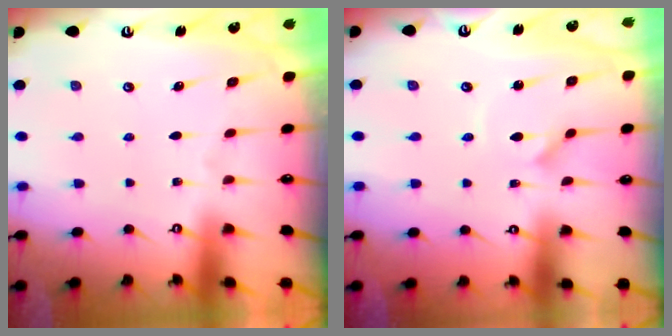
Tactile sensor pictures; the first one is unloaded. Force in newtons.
{"total": 1.0, "press": 1.0, "slide": 0.2}